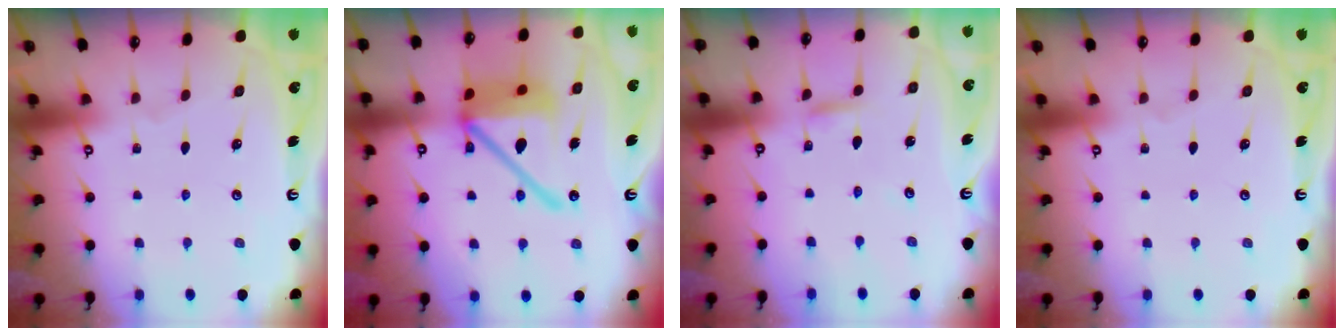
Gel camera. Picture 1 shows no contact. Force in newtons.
{"total": 18.1, "press": 17.9, "slide": 2.6}
{"total": 2.0, "press": 2.0, "slide": 0.1}
{"total": 0.0}